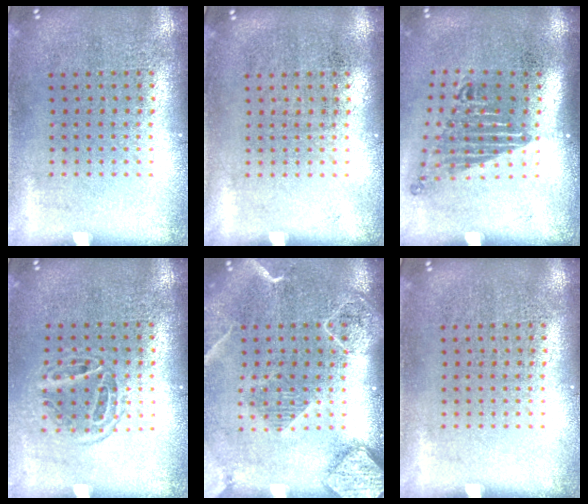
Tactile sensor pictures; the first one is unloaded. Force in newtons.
{"total": 0.0}
{"total": 1.6, "press": 1.1, "slide": 1.2}
{"total": 1.2, "press": 1.0, "slide": 0.6}
{"total": 2.0, "press": 1.8, "slide": 0.8}
{"total": 0.0}